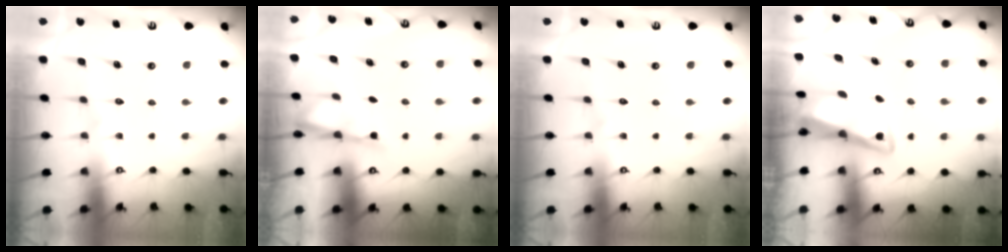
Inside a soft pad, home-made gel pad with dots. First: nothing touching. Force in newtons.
{"total": 3.6, "press": 3.6, "slide": 0.4}
{"total": 0.0}
{"total": 3.8, "press": 3.8, "slide": 0.4}